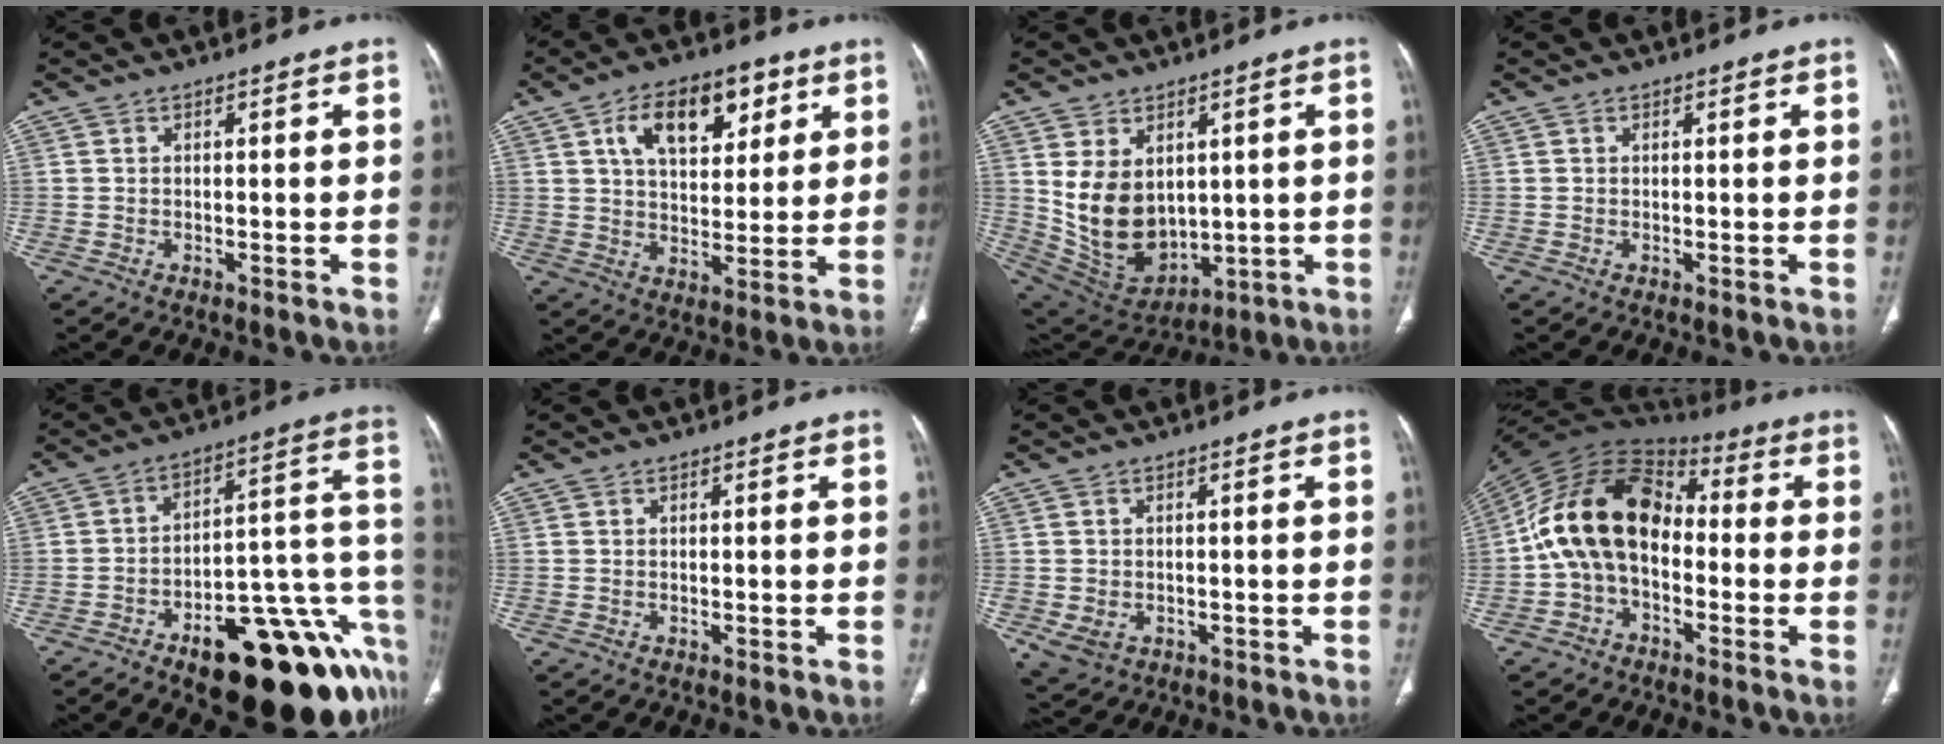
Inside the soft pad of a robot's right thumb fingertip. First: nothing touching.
{"total": 13.9, "force": [6.0, 7.8, 9.8], "torque": [-0.118, -0.012, 0.100]}
{"total": 14.1, "force": [2.0, 10.1, 9.6], "torque": [-0.145, -0.016, 0.076]}
{"total": 0.0}
{"total": 28.3, "force": [-11.9, 11.6, 22.9], "torque": [-0.198, 0.078, -0.160]}
{"total": 0.0}
{"total": 4.3, "force": [-1.2, 3.5, 2.2], "torque": [-0.048, 0.001, -0.006]}
{"total": 16.4, "force": [-1.4, 11.1, 12.0], "torque": [-0.199, 0.053, -0.037]}